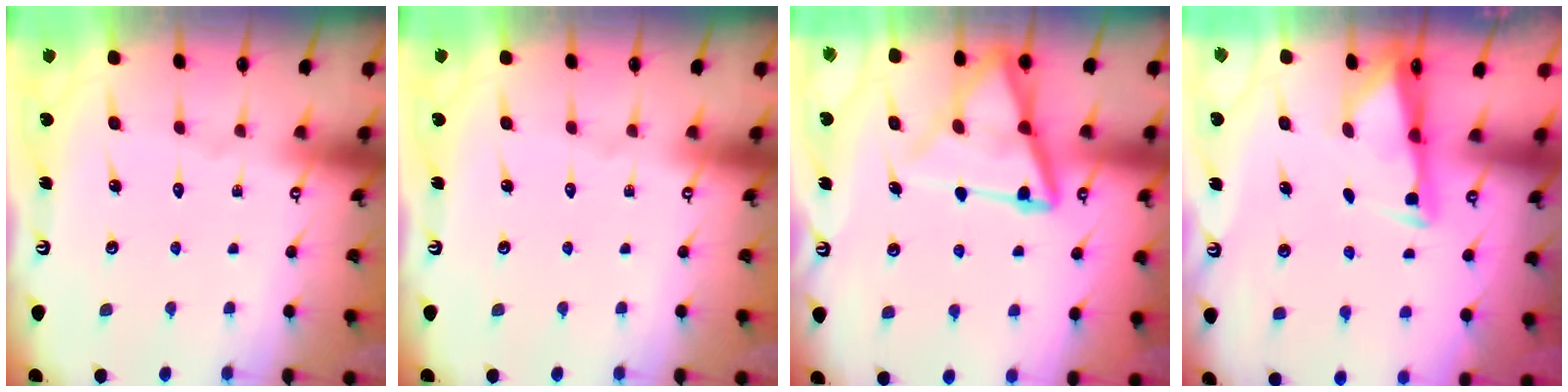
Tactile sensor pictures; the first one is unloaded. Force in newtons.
{"total": 0.0}
{"total": 13.4, "press": 13.3, "slide": 1.3}
{"total": 2.7, "press": 2.7, "slide": 0.4}